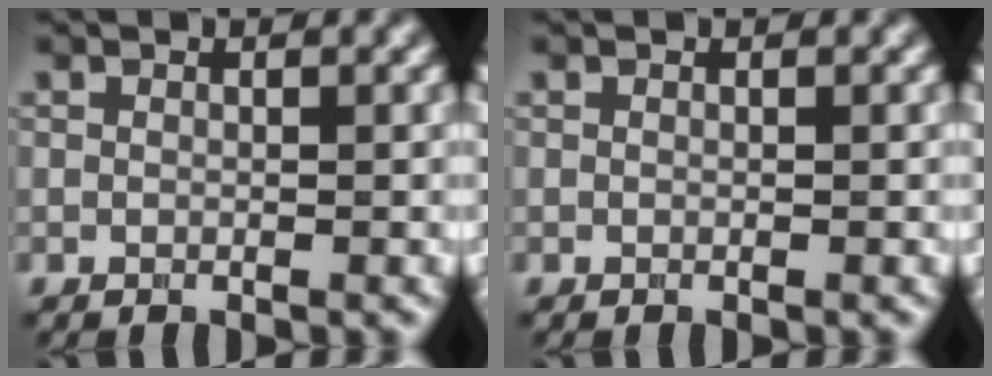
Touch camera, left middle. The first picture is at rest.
{"total": 0.0}